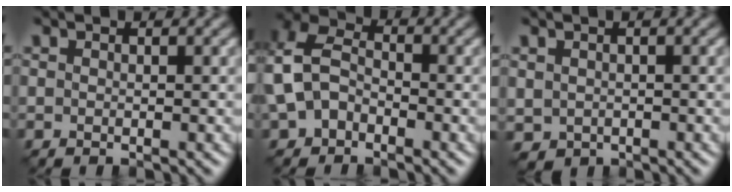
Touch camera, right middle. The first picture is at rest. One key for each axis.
{"total": 6.2, "fx": -0.9, "fy": 4.5, "fz": 4.3, "tx": -0.106, "ty": 0.012, "tz": -0.031}
{"total": 1.6, "fx": -0.3, "fy": 1.3, "fz": 0.8, "tx": -0.023, "ty": -0.003, "tz": -0.003}